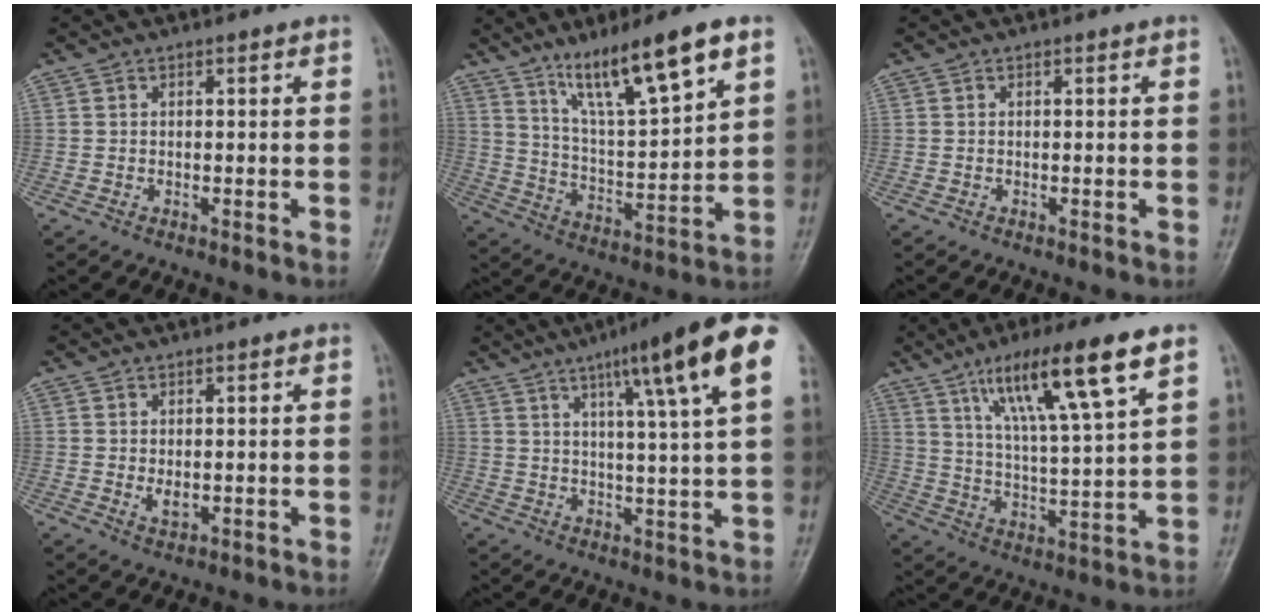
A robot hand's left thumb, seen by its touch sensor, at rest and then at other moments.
{"total": 15.4, "force": [9.5, 2.6, 11.8], "torque": [-0.199, -0.045, 0.179]}
{"total": 0.0}
{"total": 2.2, "force": [-0.1, 1.3, 1.7], "torque": [-0.022, -0.006, 0.006]}
{"total": 17.2, "force": [8.1, 1.4, 15.1], "torque": [-0.211, -0.013, 0.105]}
{"total": 16.6, "force": [9.0, 2.4, 13.8], "torque": [-0.236, -0.029, 0.161]}